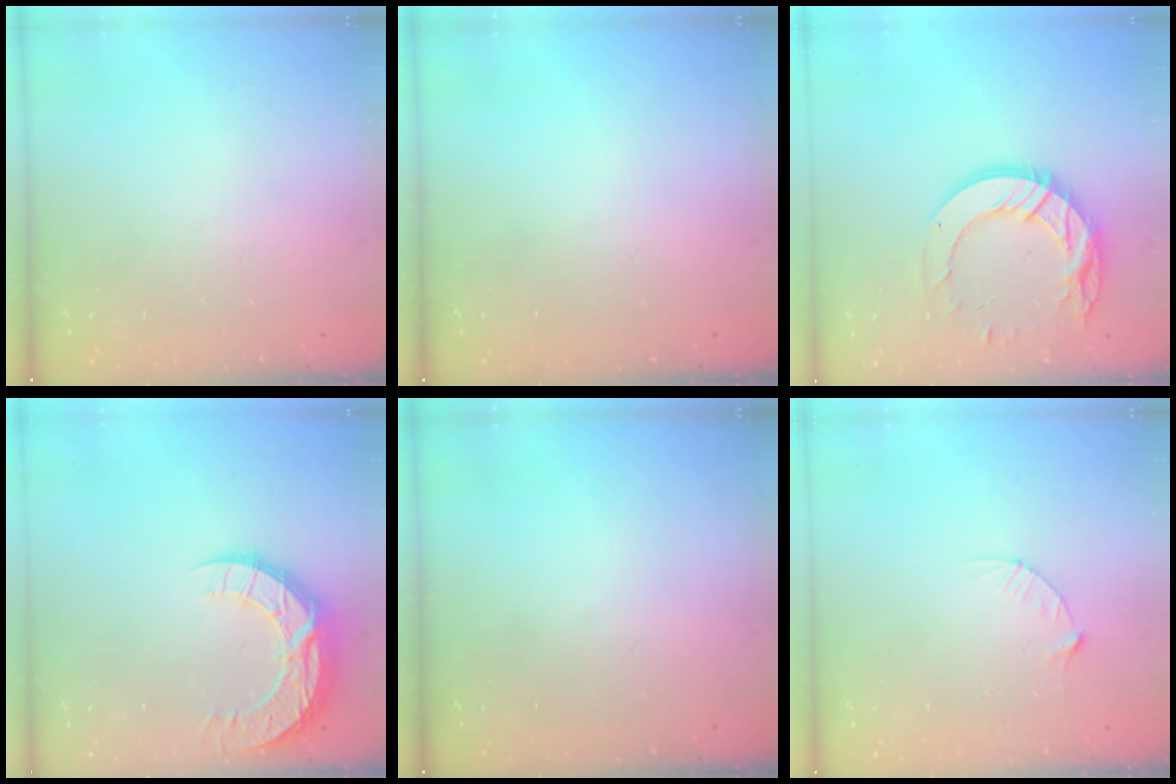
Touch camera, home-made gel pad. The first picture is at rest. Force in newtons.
{"total": 0.0}
{"total": 16.4, "press": 16.4, "slide": 1.4}
{"total": 12.9, "press": 12.9, "slide": 1.1}
{"total": 0.0}
{"total": 3.2, "press": 3.2, "slide": 0.3}